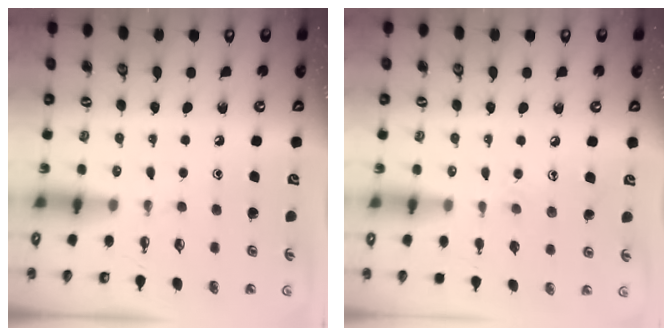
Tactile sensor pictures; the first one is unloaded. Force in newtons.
{"total": 7.5, "press": 7.4, "slide": 0.5}